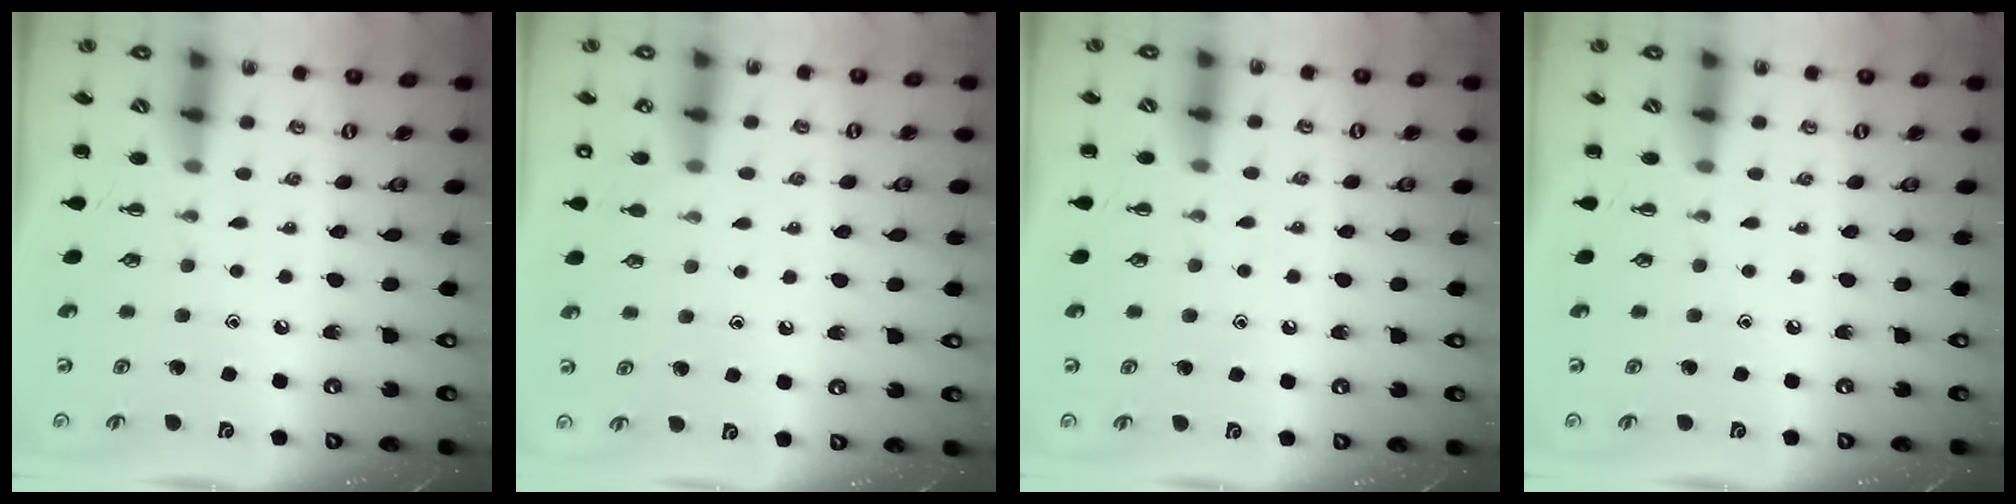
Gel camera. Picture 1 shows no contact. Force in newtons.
{"total": 6.0, "press": 5.7, "slide": 2.0}
{"total": 7.5, "press": 7.3, "slide": 1.4}
{"total": 0.0}